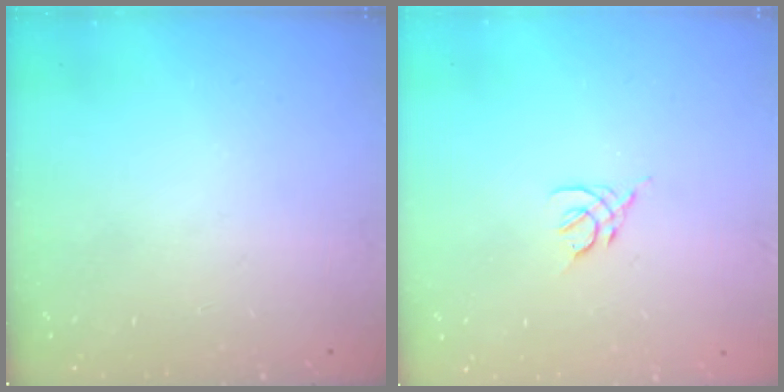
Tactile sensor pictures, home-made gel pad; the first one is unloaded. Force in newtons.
{"total": 2.4, "press": 2.3, "slide": 0.6}